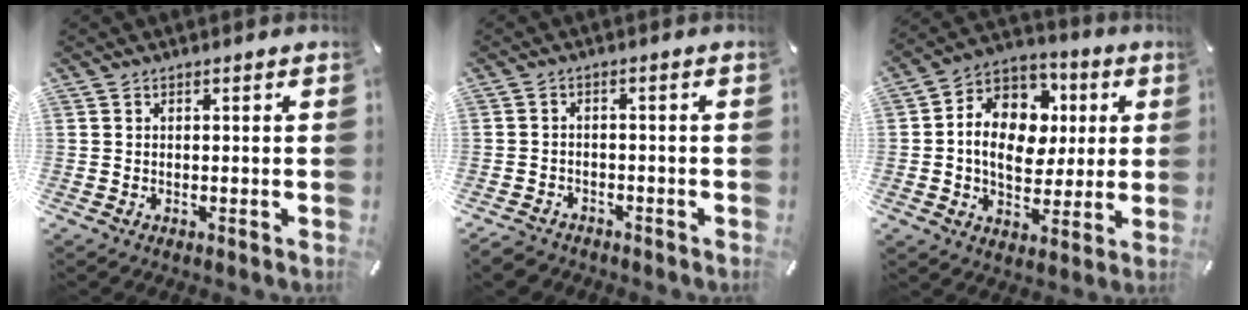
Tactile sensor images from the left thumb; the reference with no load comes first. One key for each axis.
{"total": 3.0, "fx": -2.3, "fy": 1.7, "fz": 0.7, "tx": -0.018, "ty": 0.013, "tz": -0.049}
{"total": 12.9, "fx": 0.6, "fy": 10.9, "fz": 6.8, "tx": -0.125, "ty": 0.001, "tz": 0.014}